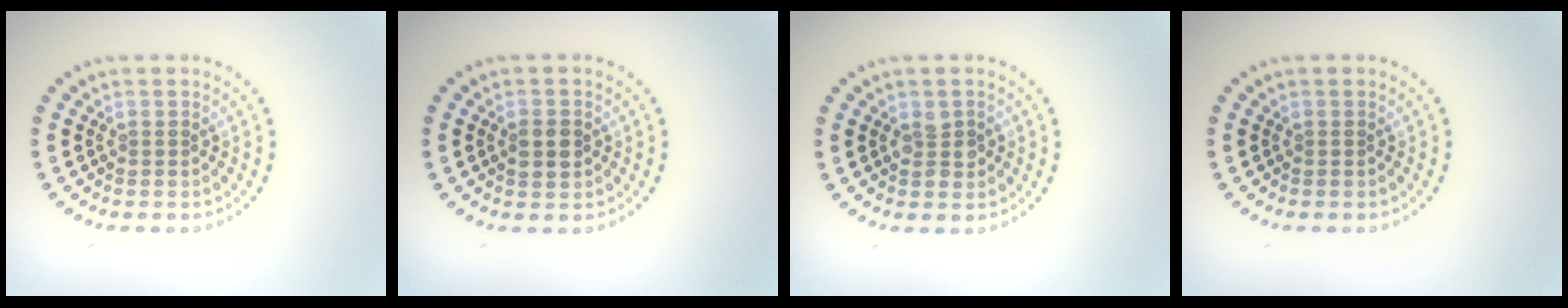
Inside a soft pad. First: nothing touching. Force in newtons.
{"total": 2.4, "press": 2.4, "slide": 0.0}
{"total": 1.8, "press": 1.7, "slide": 0.2}
{"total": 0.0}